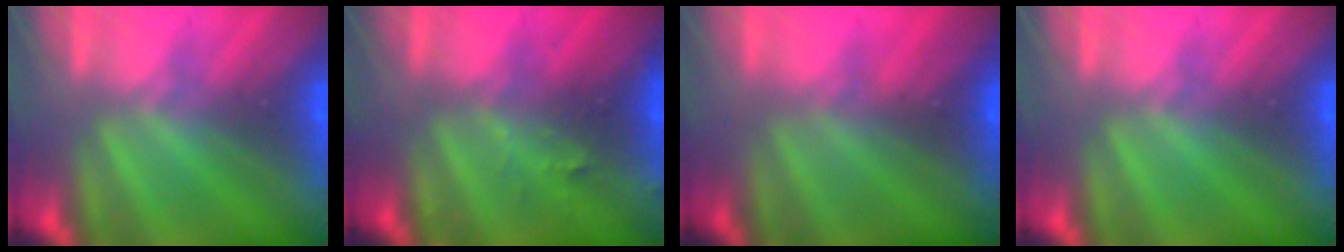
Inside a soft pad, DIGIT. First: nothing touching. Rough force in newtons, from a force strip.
{"total": 2.9}
{"total": 4.8}
{"total": 0.0}